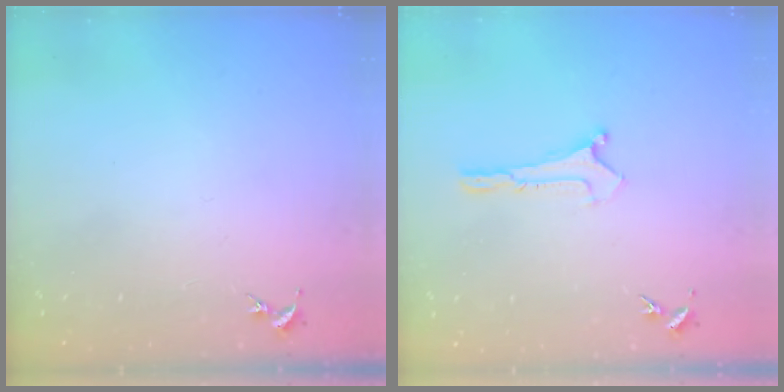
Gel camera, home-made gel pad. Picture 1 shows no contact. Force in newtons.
{"total": 0.0}